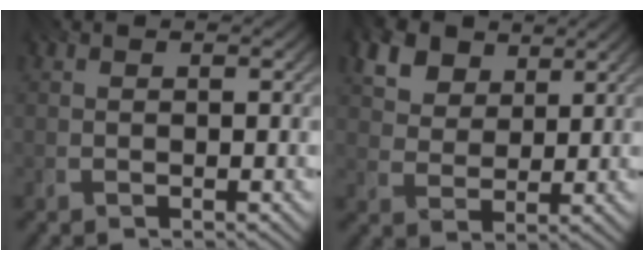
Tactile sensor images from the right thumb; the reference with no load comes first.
{"total": 8.2, "force": [4.9, 5.1, 4.0], "torque": [-0.130, -0.013, 0.092]}